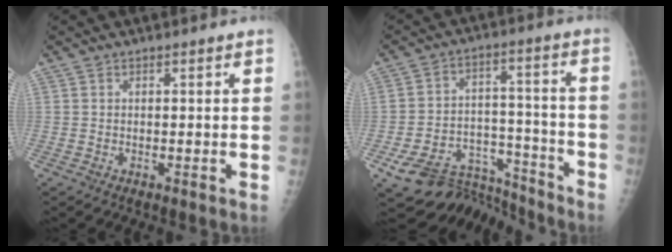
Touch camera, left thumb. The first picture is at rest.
{"total": 16.5, "force": [-14.0, 7.8, 4.0], "torque": [-0.041, 0.095, -0.212]}